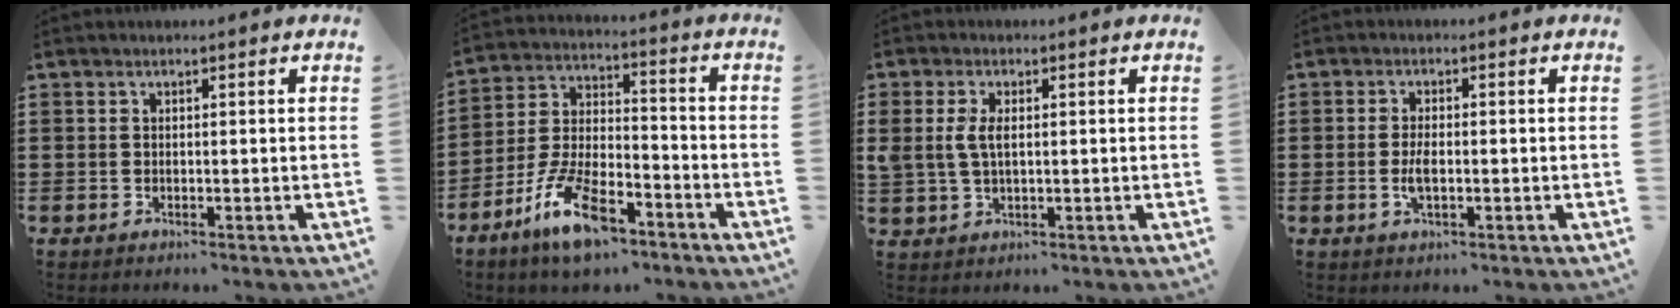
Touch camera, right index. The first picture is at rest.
{"total": 11.3, "force": [-7.2, 4.2, 7.6], "torque": [-0.168, 0.013, -0.137]}
{"total": 3.9, "force": [0.6, 1.9, 3.3], "torque": [-0.084, 0.002, 0.004]}
{"total": 3.0, "force": [-0.6, 1.1, 2.7], "torque": [-0.056, -0.001, -0.014]}